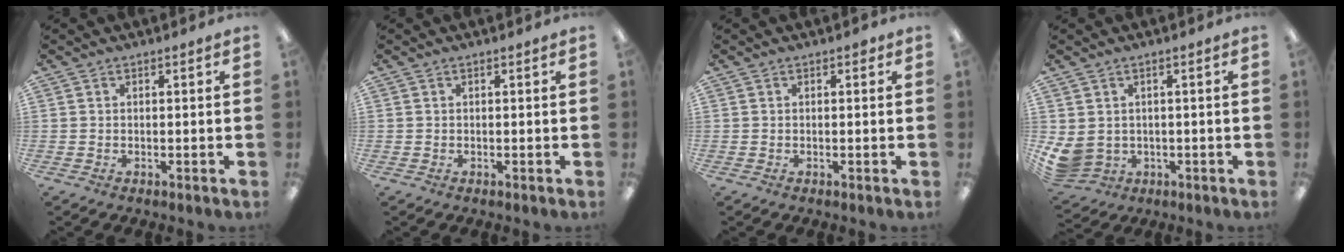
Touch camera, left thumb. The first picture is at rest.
{"total": 0.0}
{"total": 0.6, "force": [0.2, 0.4, 0.4], "torque": [-0.009, 0.003, 0.003]}
{"total": 4.7, "force": [0.2, 4.3, 1.8], "torque": [-0.058, -0.005, 0.006]}